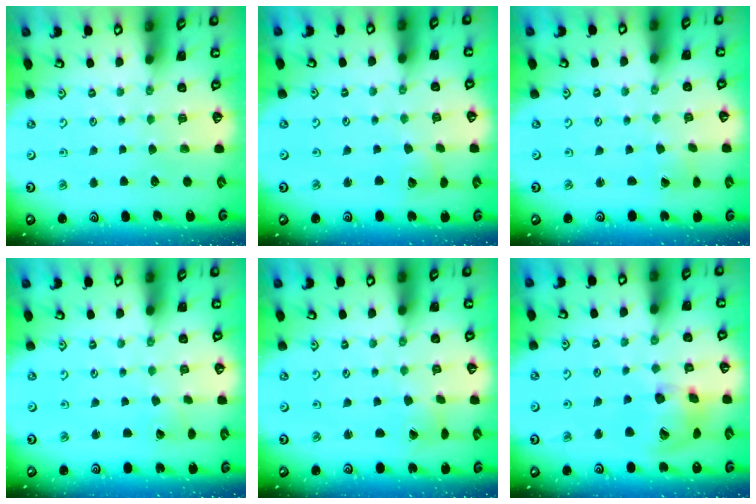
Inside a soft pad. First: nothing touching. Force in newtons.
{"total": 2.3, "press": 2.3, "slide": 0.4}
{"total": 1.0, "press": 0.9, "slide": 0.4}
{"total": 1.5, "press": 1.5, "slide": 0.2}
{"total": 1.6, "press": 1.6, "slide": 0.1}
{"total": 15.7, "press": 15.5, "slide": 2.3}